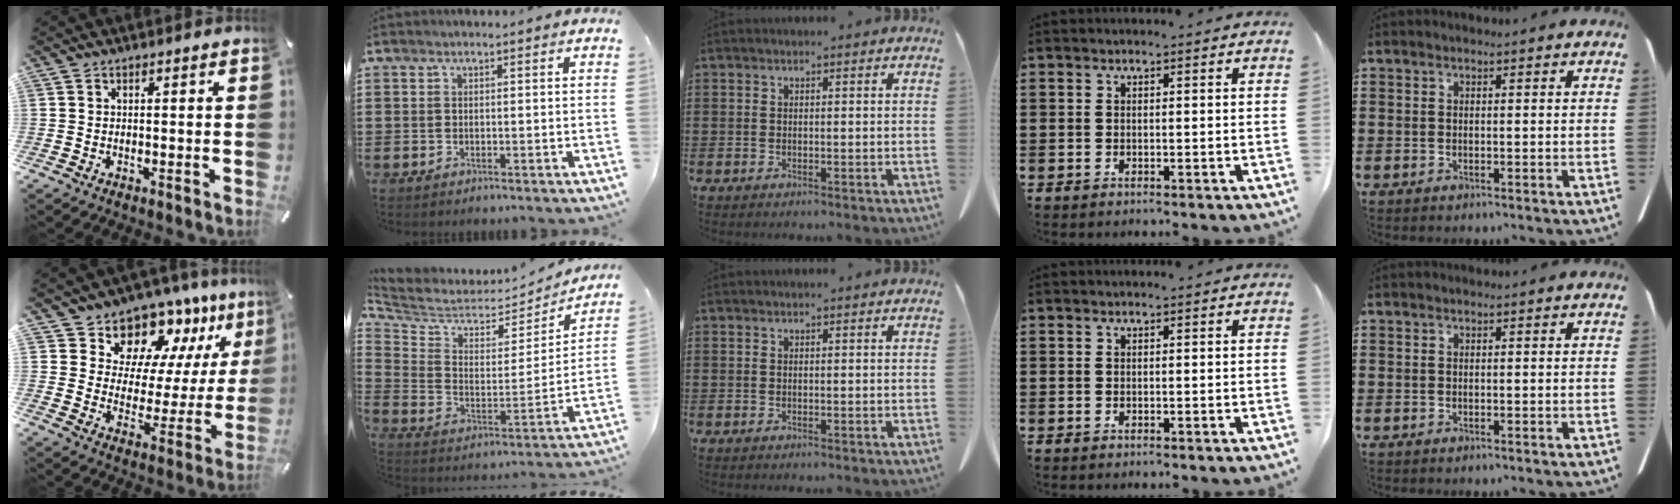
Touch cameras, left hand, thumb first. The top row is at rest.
{"thumb": {"total": 12.2, "force": [10.4, 6.4, 0.9], "torque": [-0.015, -0.118, 0.183]}, "index": {"total": 5.1, "force": [4.6, 2.1, 0.8], "torque": [-0.049, -0.042, 0.076]}}